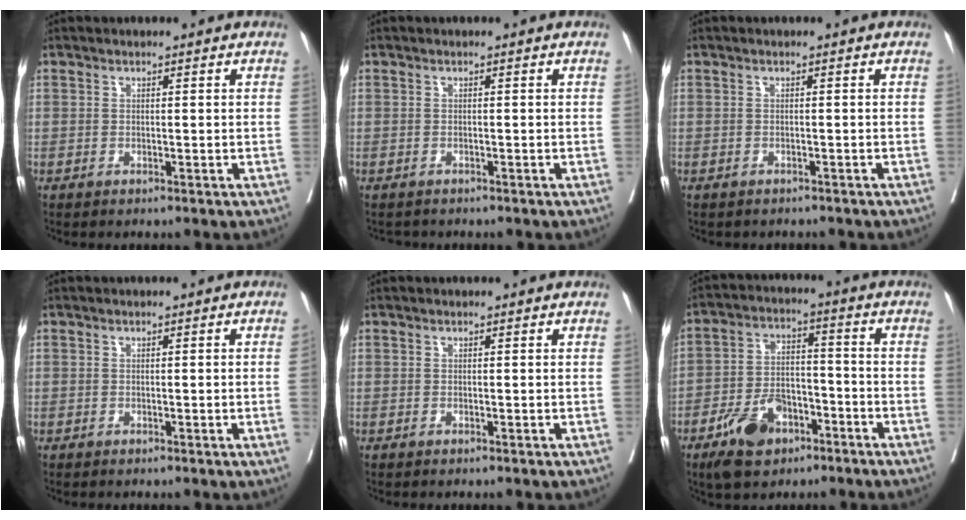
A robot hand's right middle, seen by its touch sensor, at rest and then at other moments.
{"total": 1.3, "force": [-1.2, 0.5, -0.1], "torque": [-0.008, -0.004, -0.021]}
{"total": 2.3, "force": [-2.1, 0.9, 0.3], "torque": [-0.013, -0.002, -0.028]}
{"total": 0.8, "force": [-0.1, -0.1, 0.7], "torque": [-0.011, 0.003, 0.004]}
{"total": 0.0}
{"total": 9.7, "force": [-5.8, 5.3, 5.8], "torque": [-0.116, 0.005, -0.100]}